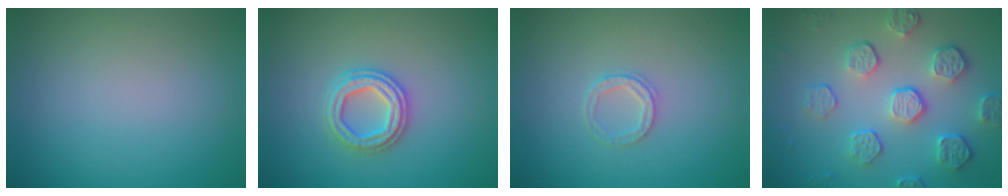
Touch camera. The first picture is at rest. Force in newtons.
{"total": 2.9, "press": 2.9, "slide": 0.6}
{"total": 1.6, "press": 1.6, "slide": 0.2}
{"total": 5.8, "press": 4.2, "slide": 3.9}